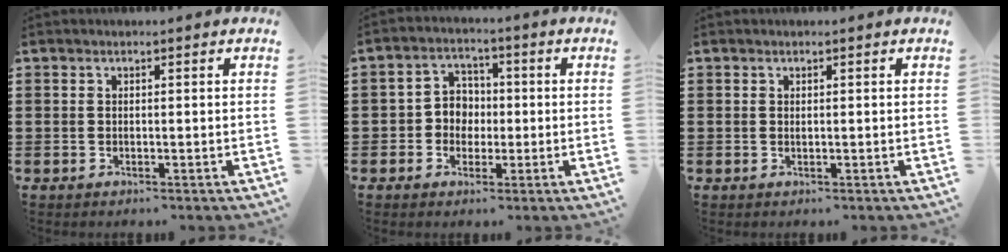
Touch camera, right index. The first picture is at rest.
{"total": 4.3, "force": [-0.5, 4.0, 1.5], "torque": [-0.042, 0.013, -0.014]}
{"total": 0.0}